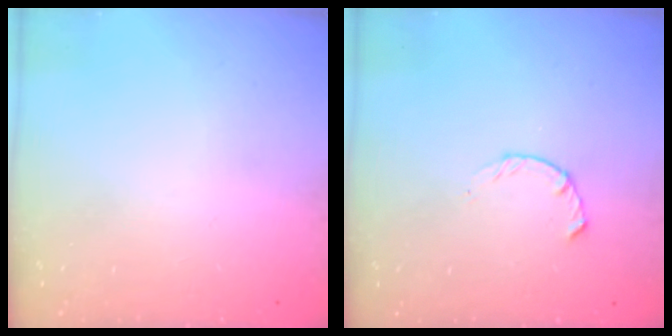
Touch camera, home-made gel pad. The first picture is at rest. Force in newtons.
{"total": 2.3, "press": 2.2, "slide": 0.4}